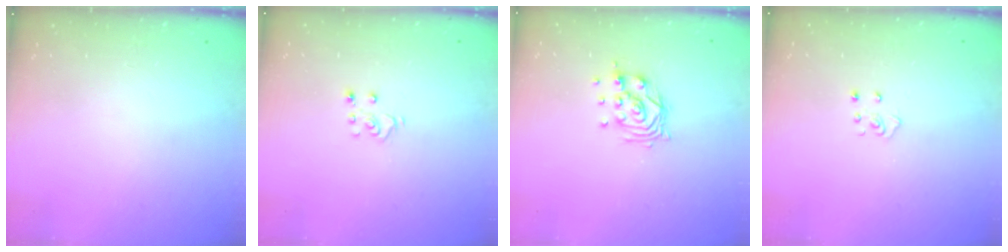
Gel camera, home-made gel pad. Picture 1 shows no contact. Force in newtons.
{"total": 3.6, "press": 3.6, "slide": 0.2}
{"total": 9.6, "press": 9.5, "slide": 1.2}
{"total": 4.1, "press": 4.1, "slide": 0.3}